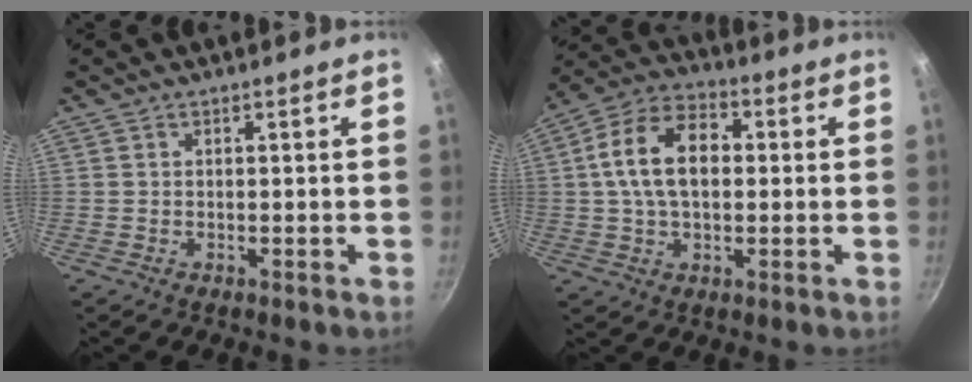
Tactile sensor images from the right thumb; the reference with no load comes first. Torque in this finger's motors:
{"motor_torque": [1.40, 1.98, 1.32, -0.13, 0.36]}